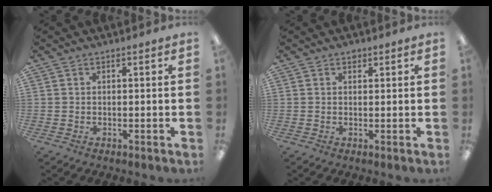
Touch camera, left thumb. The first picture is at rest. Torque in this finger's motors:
{"motor_torque": [0.21, 0.07, 0.58, -0.10, 0.00]}